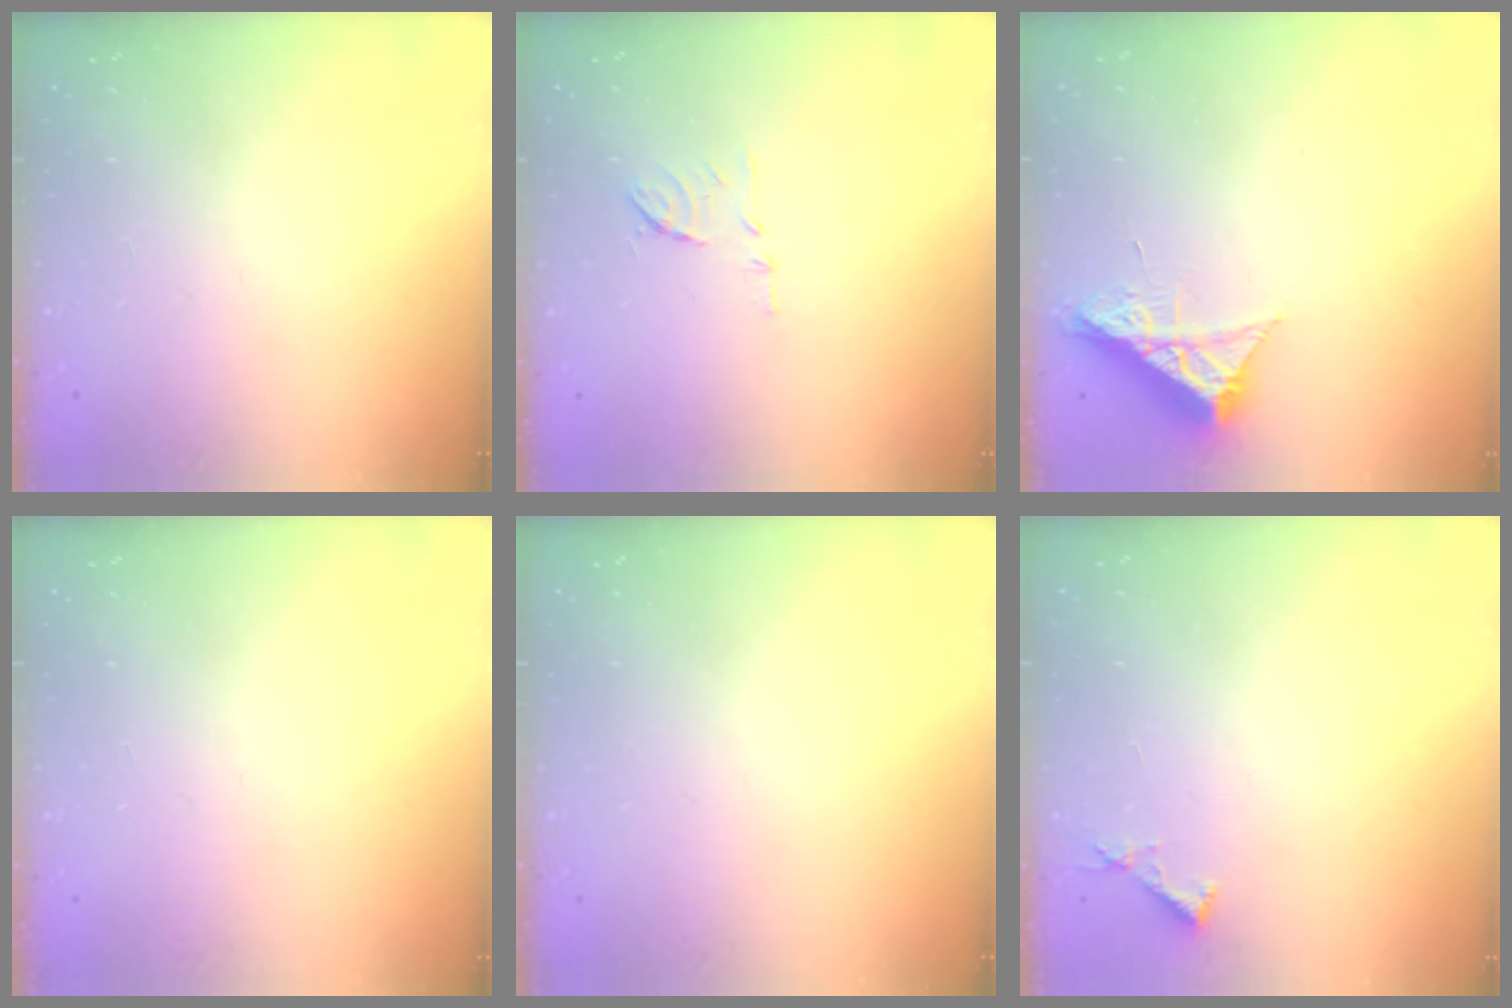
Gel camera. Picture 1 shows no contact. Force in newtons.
{"total": 7.5, "press": 7.5, "slide": 0.8}
{"total": 8.9, "press": 8.9, "slide": 0.4}
{"total": 0.0}
{"total": 0.0}
{"total": 3.8, "press": 3.8, "slide": 0.3}